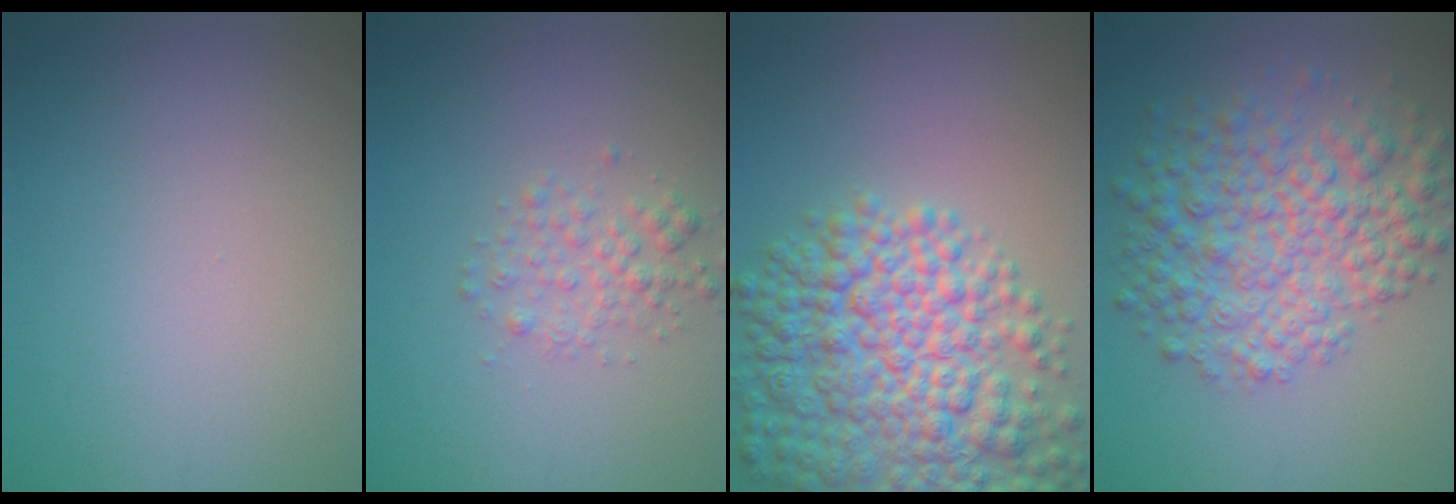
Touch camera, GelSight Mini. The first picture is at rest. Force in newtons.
{"total": 2.1, "press": 2.1, "slide": 0.1}
{"total": 9.8, "press": 9.8, "slide": 0.4}
{"total": 7.4, "press": 7.4, "slide": 0.2}